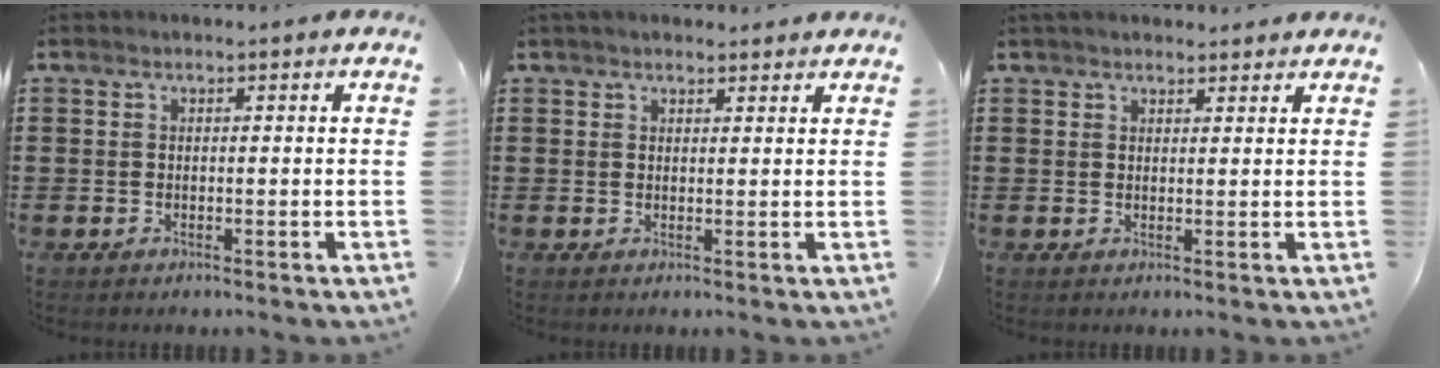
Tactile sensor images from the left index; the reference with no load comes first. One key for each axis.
{"total": 1.8, "fx": 1.7, "fy": 0.4, "fz": 0.5, "tx": -0.012, "ty": 0.002, "tz": 0.033}
{"total": 1.9, "fx": 1.8, "fy": 0.4, "fz": 0.4, "tx": -0.011, "ty": 0.003, "tz": 0.036}